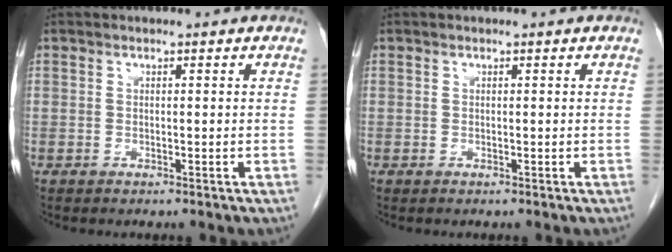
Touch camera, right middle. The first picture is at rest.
{"total": 0.0}